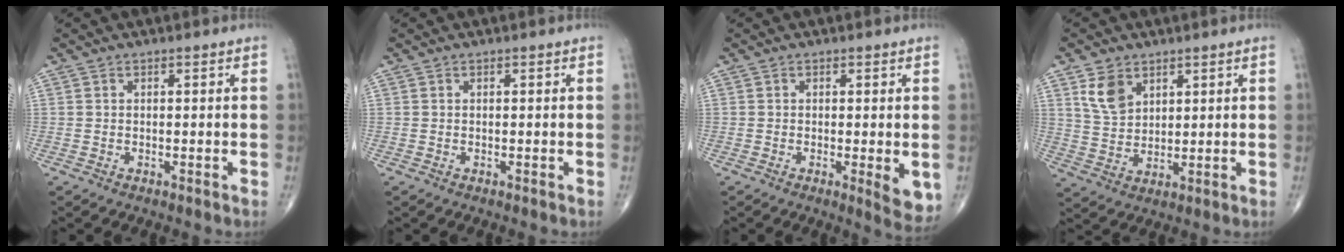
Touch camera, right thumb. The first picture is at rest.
{"total": 0.0}
{"total": 5.0, "force": [-0.7, 1.4, 4.7], "torque": [-0.064, -0.014, -0.010]}
{"total": 6.7, "force": [3.5, 4.5, 3.5], "torque": [-0.050, -0.019, 0.076]}